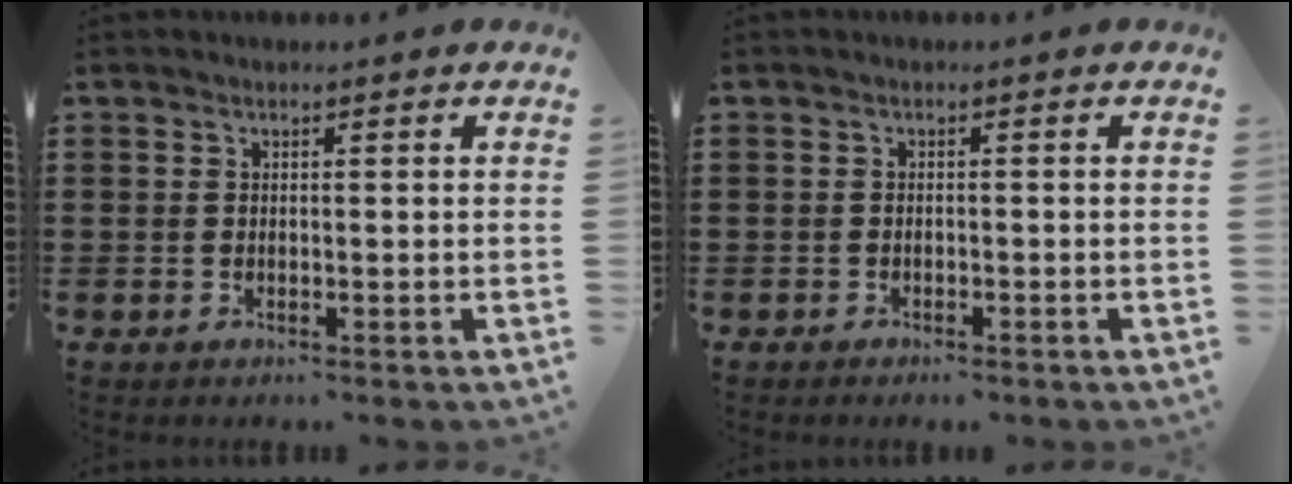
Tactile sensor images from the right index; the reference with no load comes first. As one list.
[{"total": 0.9, "force": [-0.9, 0.0, 0.0], "torque": [-0.004, -0.002, -0.019]}]